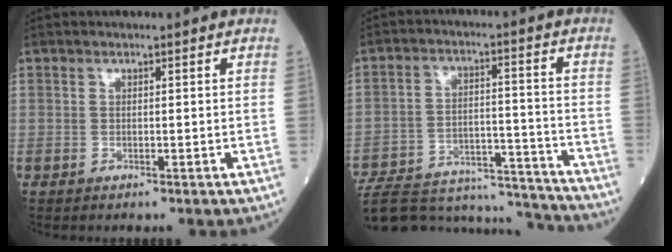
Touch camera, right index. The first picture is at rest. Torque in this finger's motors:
{"motor_torque": [-0.14, -0.58, -1.06, -0.21]}